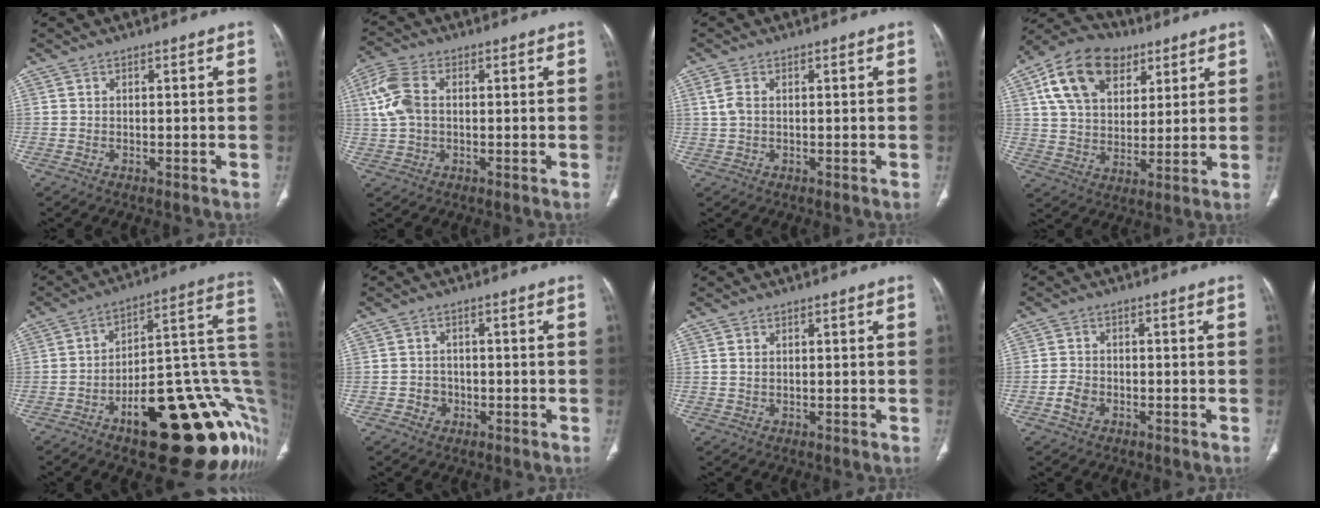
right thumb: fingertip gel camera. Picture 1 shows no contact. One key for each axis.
{"total": 7.7, "fx": 0.9, "fy": 5.0, "fz": 5.8, "tx": -0.139, "ty": 0.016, "tz": 0.019}
{"total": 2.5, "fx": 0.5, "fy": 1.5, "fz": 2.0, "tx": -0.059, "ty": 0.008, "tz": 0.012}
{"total": 17.0, "fx": 7.5, "fy": 11.3, "fz": 10.2, "tx": -0.163, "ty": -0.004, "tz": 0.131}
{"total": 28.0, "fx": -8.8, "fy": 10.8, "fz": 24.3, "tx": -0.219, "ty": 0.071, "tz": -0.116}
{"total": 3.0, "fx": -1.2, "fy": 2.6, "fz": 0.7, "tx": 0.004, "ty": 0.014, "tz": -0.021}
{"total": 0.9, "fx": 0.4, "fy": 0.6, "fz": 0.5, "tx": -0.009, "ty": -0.002, "tz": 0.010}
{"total": 3.2, "fx": -1.5, "fy": 2.3, "fz": 1.7, "tx": -0.031, "ty": 0.011, "tz": -0.028}